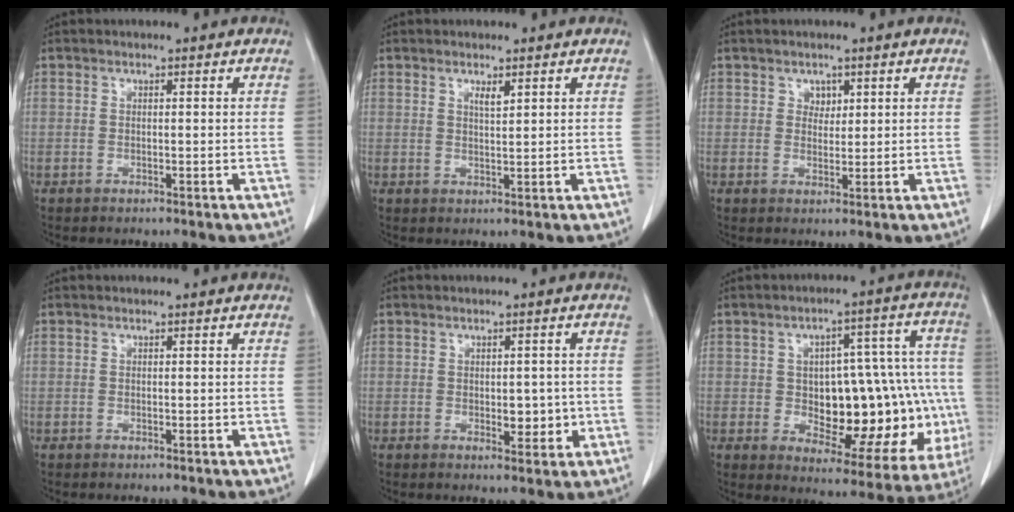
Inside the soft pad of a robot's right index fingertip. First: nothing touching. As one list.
[{"total": 1.5, "force": [1.0, 0.2, 1.1], "torque": [-0.023, -0.004, 0.020]}, {"total": 1.9, "force": [1.1, 1.4, 0.8], "torque": [-0.008, -0.003, 0.019]}, {"total": 0.0}, {"total": 3.7, "force": [-0.4, 2.1, 3.0], "torque": [-0.032, -0.001, 0.001]}, {"total": 22.5, "force": [-2.5, 9.9, 20.1], "torque": [-0.208, 0.047, -0.001]}]